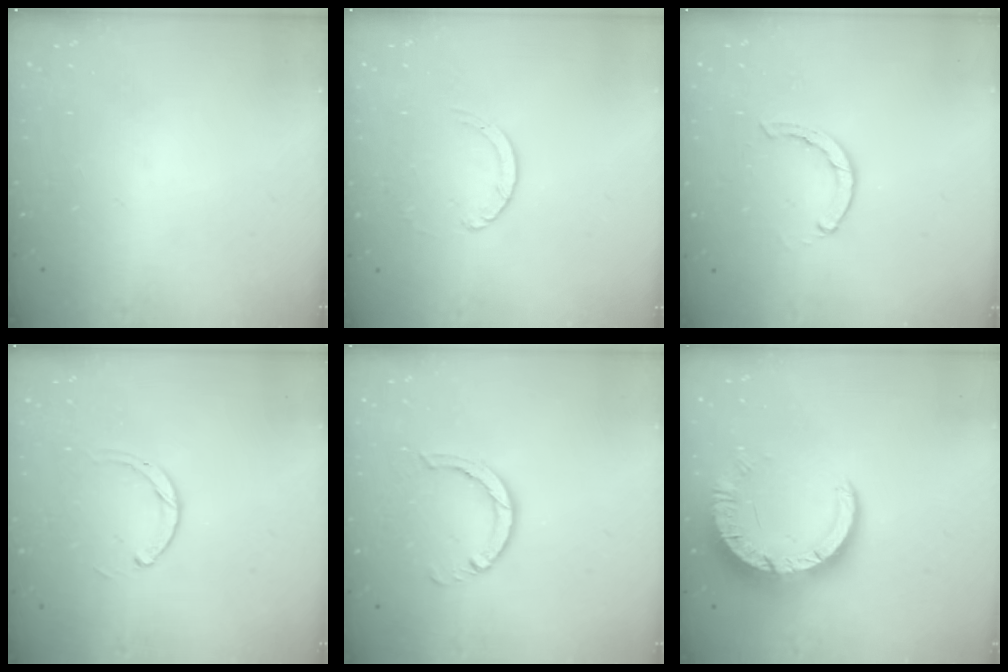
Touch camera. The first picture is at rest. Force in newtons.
{"total": 1.3, "press": 1.2, "slide": 0.2}
{"total": 2.1, "press": 2.1, "slide": 0.3}
{"total": 2.3, "press": 2.3, "slide": 0.3}
{"total": 5.2, "press": 5.2, "slide": 0.4}
{"total": 11.8, "press": 11.7, "slide": 1.3}